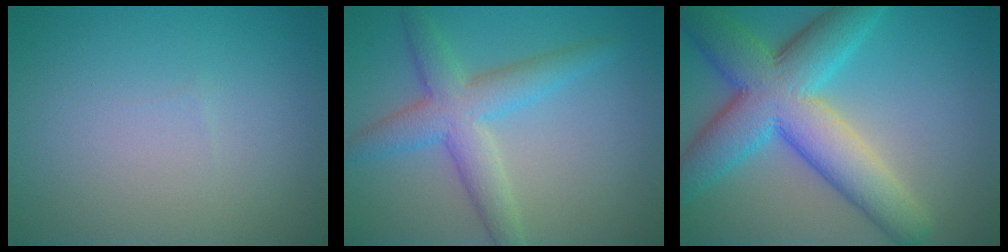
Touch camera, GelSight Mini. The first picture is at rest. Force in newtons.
{"total": 4.9, "press": 4.9, "slide": 0.1}
{"total": 10.2, "press": 10.1, "slide": 0.3}